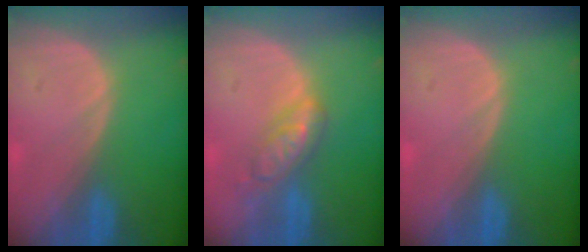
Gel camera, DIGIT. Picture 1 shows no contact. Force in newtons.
{"total": 5.9, "press": 5.2, "slide": 2.9}
{"total": 0.0}